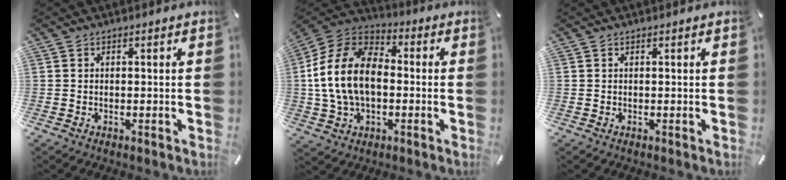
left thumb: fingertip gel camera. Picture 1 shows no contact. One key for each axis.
{"total": 15.5, "fx": -1.5, "fy": 11.1, "fz": 10.7, "tx": -0.249, "ty": 0.019, "tz": -0.031}
{"total": 0.0}